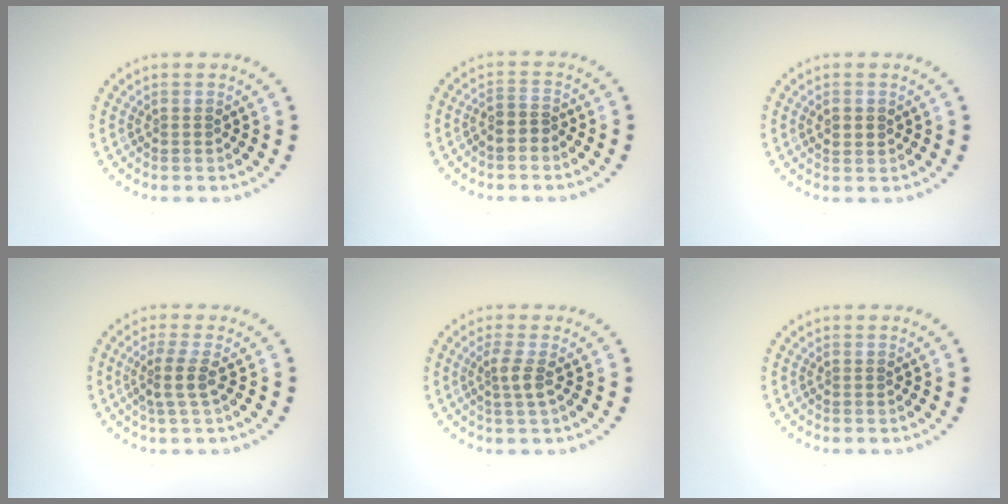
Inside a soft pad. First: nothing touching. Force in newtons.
{"total": 1.6, "press": 1.4, "slide": 0.7}
{"total": 1.5, "press": 1.5, "slide": 0.1}
{"total": 2.2, "press": 1.6, "slide": 1.5}
{"total": 1.8, "press": 1.4, "slide": 1.2}
{"total": 0.0}